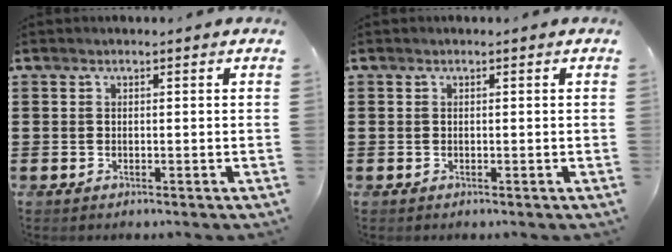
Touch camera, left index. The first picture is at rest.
{"total": 0.0}